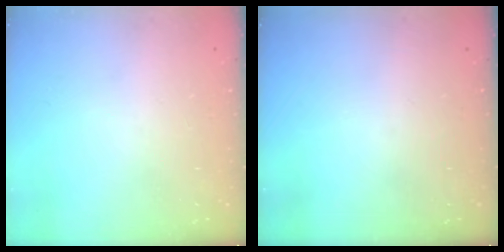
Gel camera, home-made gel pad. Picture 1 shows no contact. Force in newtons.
{"total": 0.0}